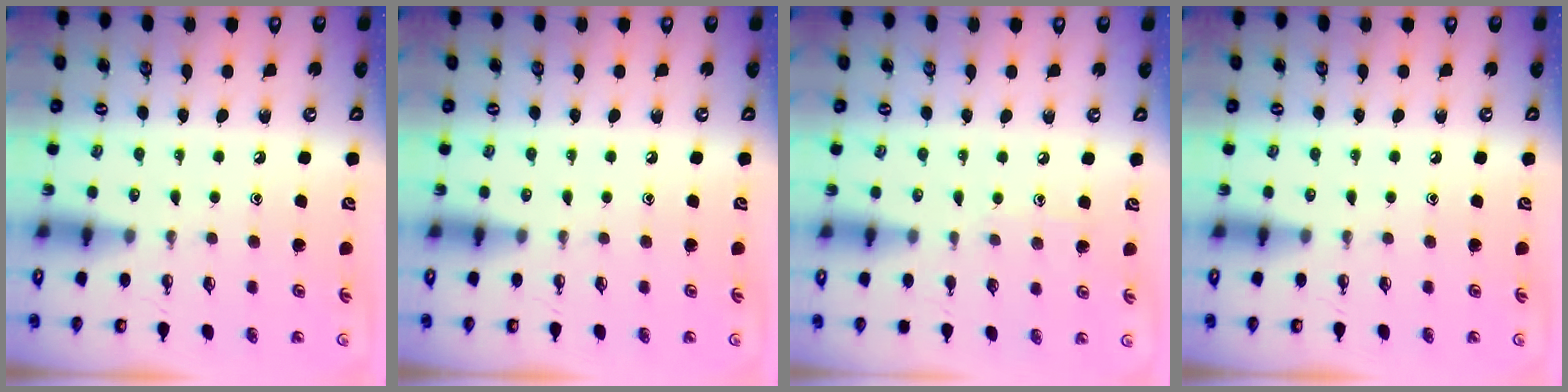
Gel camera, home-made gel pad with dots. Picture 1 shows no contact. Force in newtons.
{"total": 0.0}
{"total": 3.4, "press": 3.4, "slide": 0.4}
{"total": 0.0}